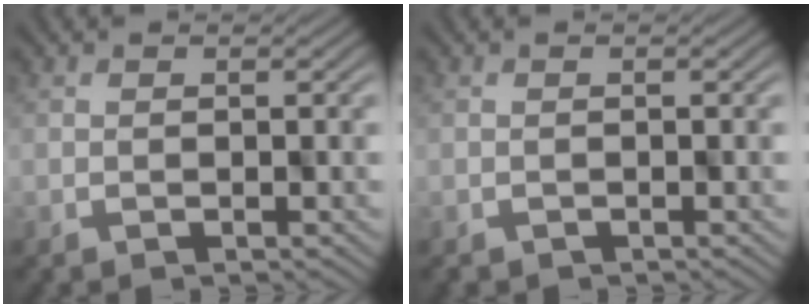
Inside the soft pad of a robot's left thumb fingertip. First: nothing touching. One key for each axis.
{"total": 0.7, "fx": -0.6, "fy": 0.3, "fz": -0.1, "tx": 0.003, "ty": -0.004, "tz": -0.008}